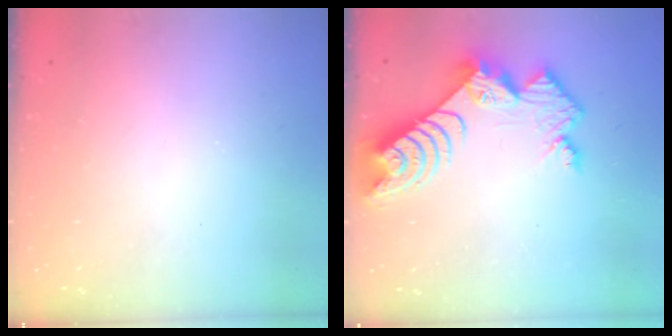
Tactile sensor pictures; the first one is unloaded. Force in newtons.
{"total": 11.2, "press": 11.1, "slide": 0.9}